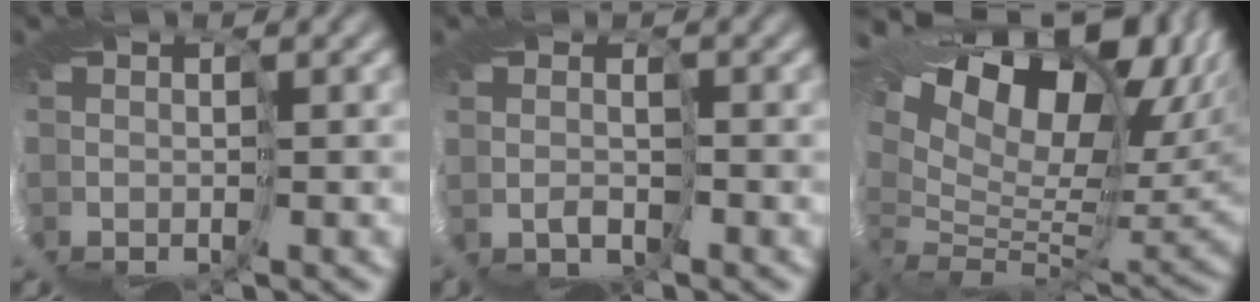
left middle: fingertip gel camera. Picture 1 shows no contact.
{"total": 2.0, "force": [1.5, -0.6, -1.2], "torque": [0.026, 0.004, 0.021]}
{"total": 15.4, "force": [11.7, 5.5, 8.5], "torque": [-0.172, 0.044, 0.201]}